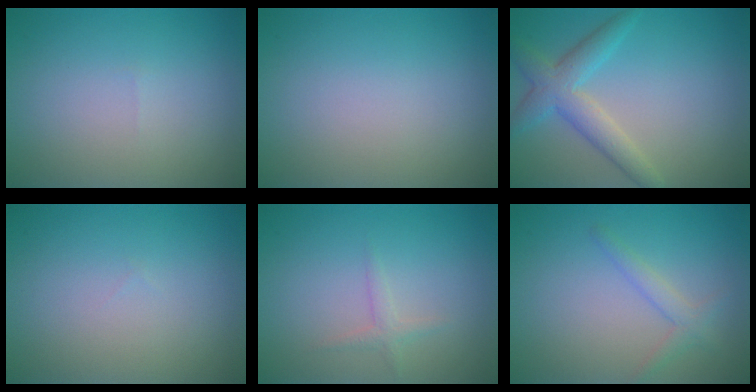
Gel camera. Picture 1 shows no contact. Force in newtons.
{"total": 0.0}
{"total": 3.9, "press": 3.9, "slide": 0.1}
{"total": 0.0}
{"total": 1.1, "press": 1.1, "slide": 0.1}
{"total": 1.7, "press": 1.7, "slide": 0.1}